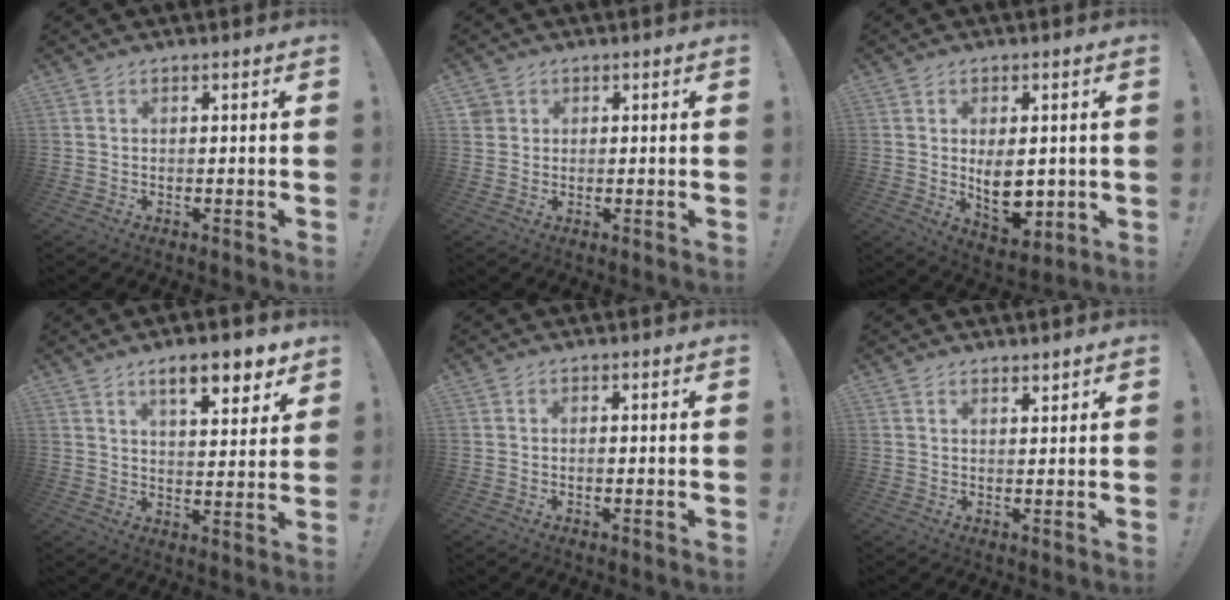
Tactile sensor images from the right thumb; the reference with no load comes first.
{"total": 2.4, "force": [1.3, 2.0, 0.4], "torque": [-0.011, 0.000, 0.025]}
{"total": 8.9, "force": [0.4, 5.4, 7.1], "torque": [-0.092, -0.010, 0.012]}
{"total": 9.7, "force": [6.2, 2.5, 7.0], "torque": [-0.094, -0.034, 0.100]}
{"total": 0.6, "force": [-0.4, 0.3, 0.3], "torque": [-0.009, 0.002, -0.006]}
{"total": 1.7, "force": [1.6, 0.3, 0.4], "torque": [0.000, -0.013, 0.028]}